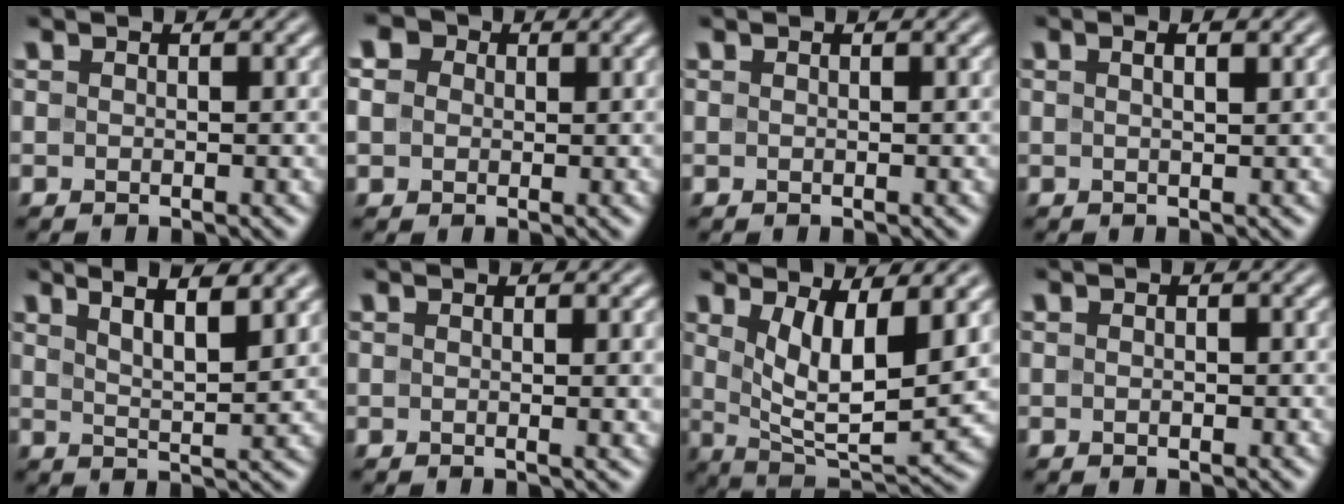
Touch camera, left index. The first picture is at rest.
{"total": 5.5, "force": [1.9, 4.3, 2.8], "torque": [-0.069, 0.025, 0.003]}
{"total": 0.0}
{"total": 1.9, "force": [0.9, 0.5, 1.6], "torque": [-0.015, -0.005, 0.007]}
{"total": 5.9, "force": [4.0, 1.5, 4.0], "torque": [-0.040, 0.017, 0.046]}
{"total": 2.4, "force": [0.1, 0.6, 2.3], "torque": [-0.023, 0.003, -0.001]}
{"total": 6.9, "force": [2.3, 2.3, 6.1], "torque": [-0.117, -0.019, 0.048]}
{"total": 0.5, "force": [-0.1, 0.4, 0.4], "torque": [-0.007, 0.000, 0.000]}